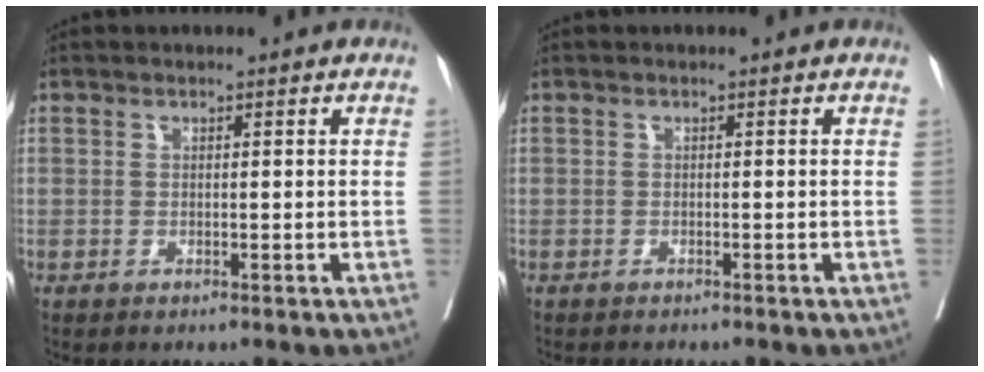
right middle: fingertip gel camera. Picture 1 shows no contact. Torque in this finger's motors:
{"motor_torque": [0.20, -0.20, -0.02, -0.01]}